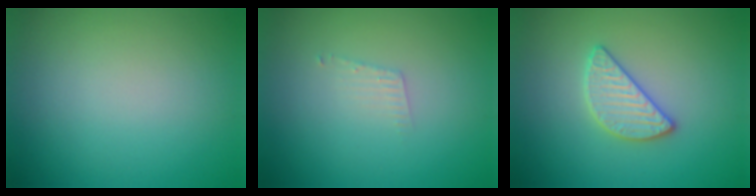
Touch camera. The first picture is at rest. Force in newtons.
{"total": 0.9, "press": 0.9, "slide": 0.1}
{"total": 2.8, "press": 2.7, "slide": 0.5}